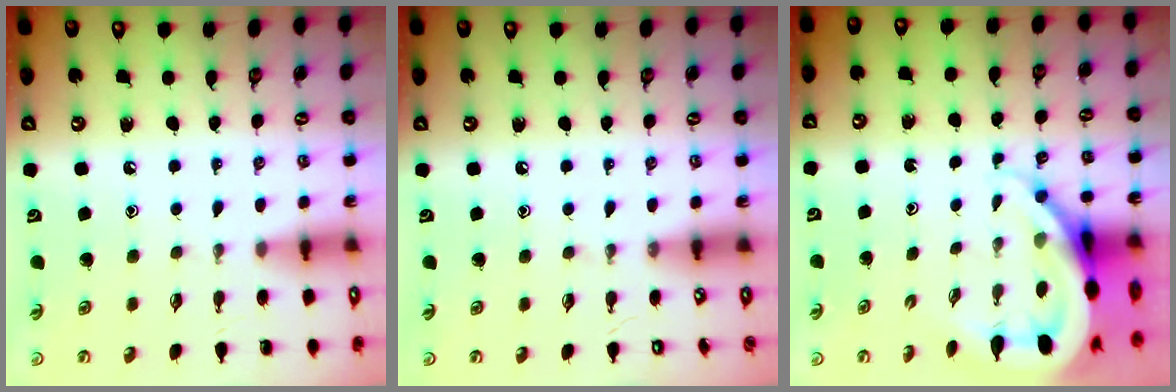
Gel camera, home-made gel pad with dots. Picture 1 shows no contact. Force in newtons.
{"total": 0.0}
{"total": 10.3, "press": 10.3, "slide": 1.2}